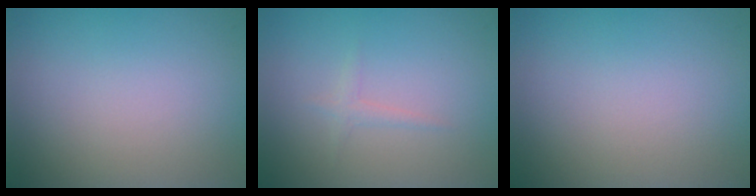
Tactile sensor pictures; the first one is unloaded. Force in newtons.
{"total": 0.8, "press": 0.8, "slide": 0.1}
{"total": 0.0}